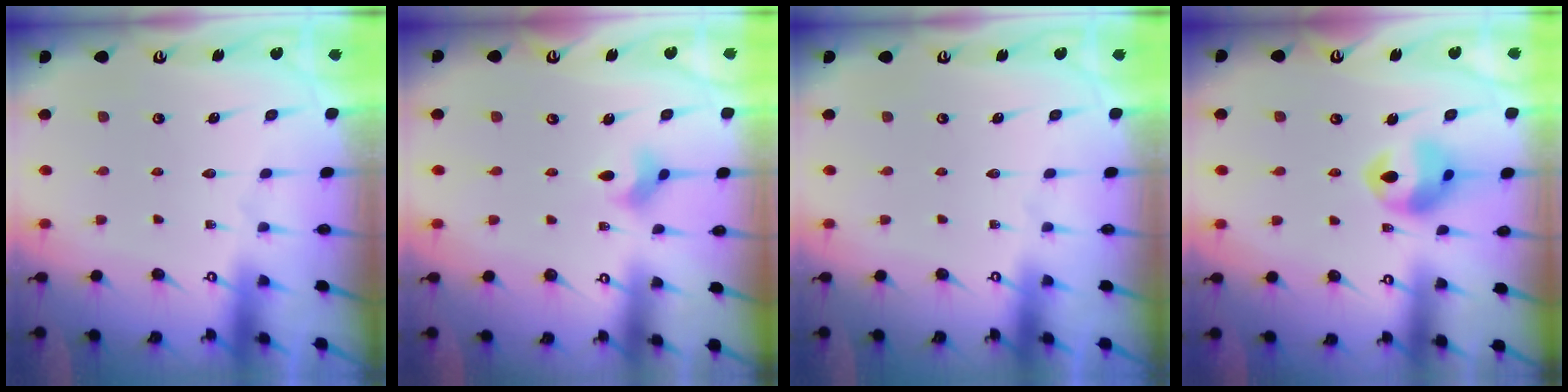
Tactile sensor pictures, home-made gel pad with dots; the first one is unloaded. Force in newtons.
{"total": 3.6, "press": 3.6, "slide": 0.6}
{"total": 0.0}
{"total": 12.1, "press": 12.0, "slide": 1.6}